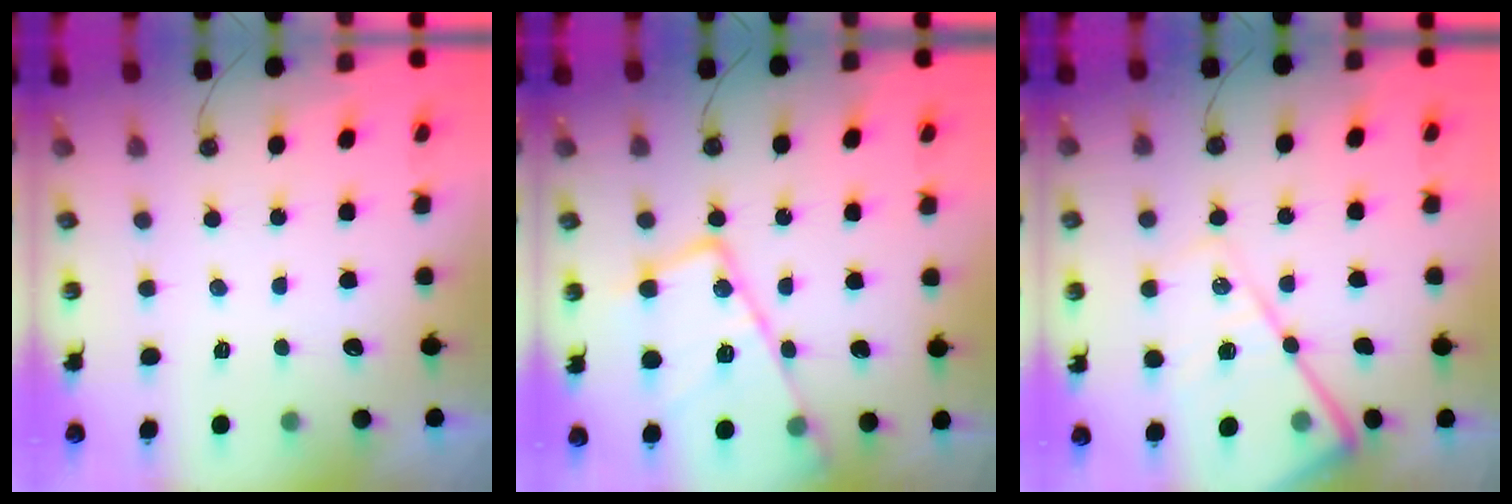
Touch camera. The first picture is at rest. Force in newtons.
{"total": 21.1, "press": 21.0, "slide": 2.3}
{"total": 16.7, "press": 16.6, "slide": 2.1}